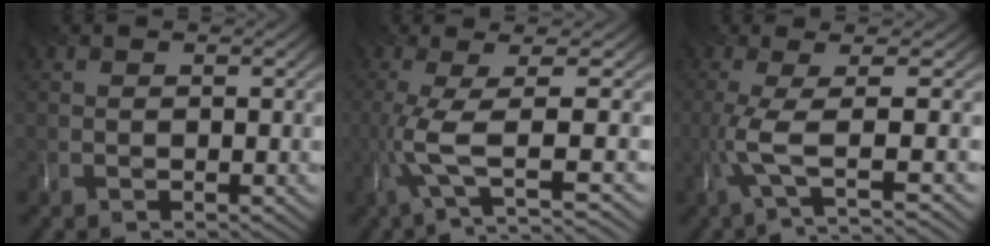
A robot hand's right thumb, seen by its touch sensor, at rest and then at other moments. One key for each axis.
{"total": 5.9, "fx": -0.6, "fy": 1.1, "fz": 5.7, "tx": -0.109, "ty": 0.006, "tz": -0.017}
{"total": 4.9, "fx": -0.7, "fy": 0.9, "fz": 4.8, "tx": -0.093, "ty": 0.004, "tz": -0.022}